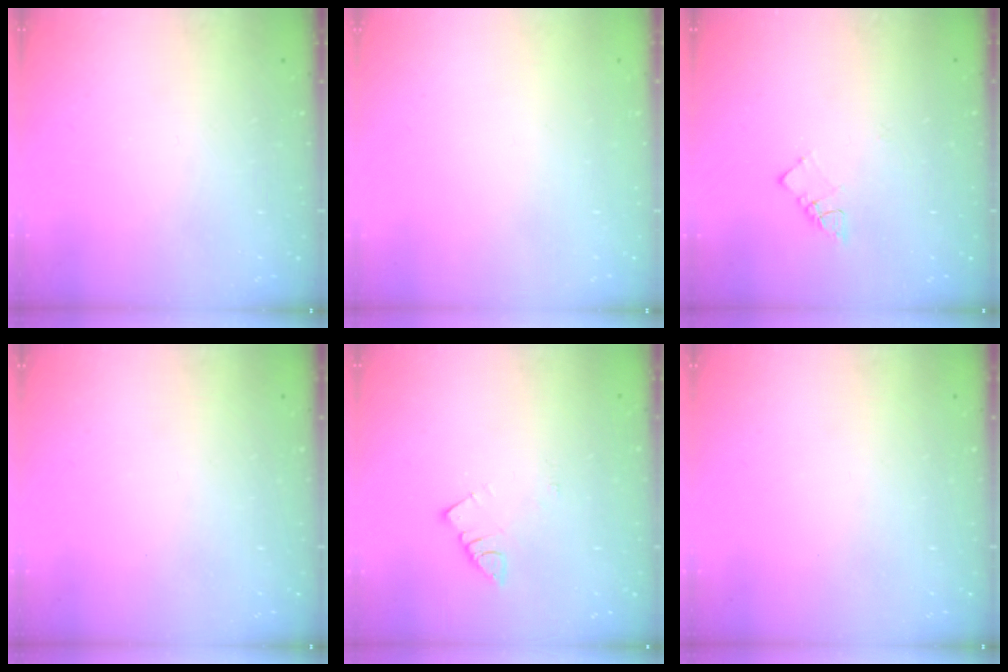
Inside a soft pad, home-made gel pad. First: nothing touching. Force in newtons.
{"total": 1.5, "press": 1.5, "slide": 0.1}
{"total": 3.6, "press": 3.5, "slide": 0.4}
{"total": 0.0}
{"total": 3.1, "press": 3.1, "slide": 0.5}
{"total": 0.0}